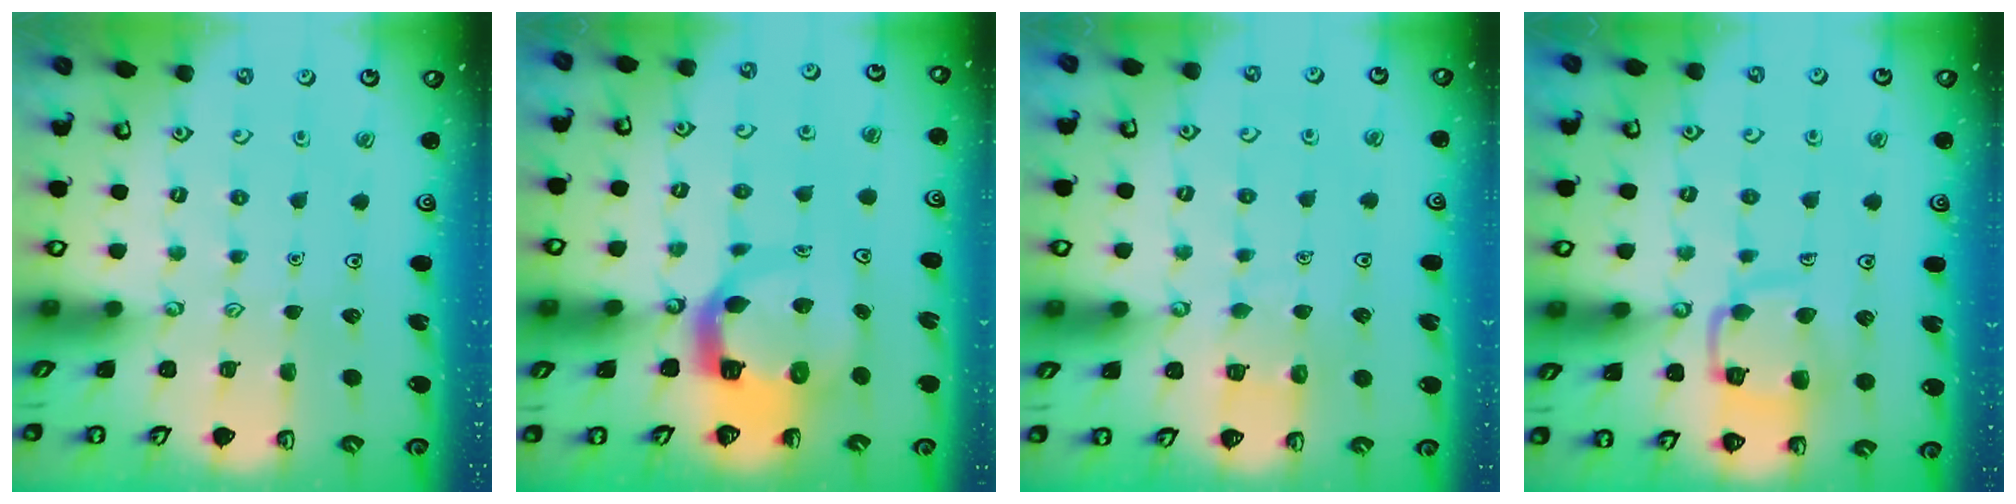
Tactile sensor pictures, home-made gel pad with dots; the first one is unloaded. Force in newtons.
{"total": 8.9, "press": 8.8, "slide": 1.3}
{"total": 4.8, "press": 4.7, "slide": 0.5}
{"total": 12.6, "press": 12.5, "slide": 1.2}